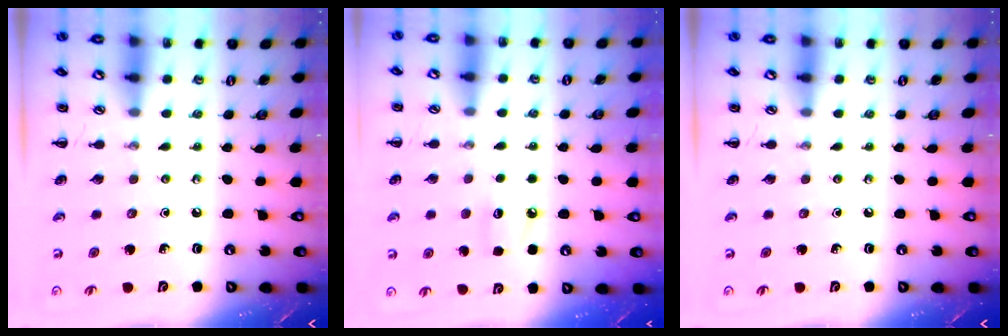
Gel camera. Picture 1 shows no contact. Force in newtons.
{"total": 6.1, "press": 5.8, "slide": 1.8}
{"total": 0.0}